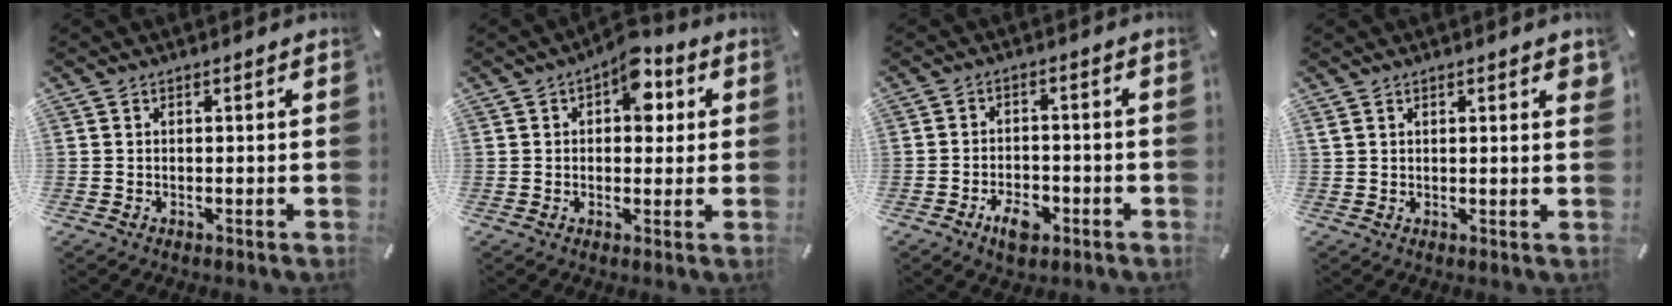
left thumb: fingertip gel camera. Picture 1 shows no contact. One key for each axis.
{"total": 8.3, "fx": 2.9, "fy": 5.1, "fz": 5.9, "tx": -0.064, "ty": -0.008, "tz": 0.043}
{"total": 6.1, "fx": -3.5, "fy": 3.6, "fz": 3.6, "tx": -0.063, "ty": 0.012, "tz": -0.065}
{"total": 2.1, "fx": 1.1, "fy": 0.5, "fz": 1.7, "tx": -0.028, "ty": -0.002, "tz": 0.017}